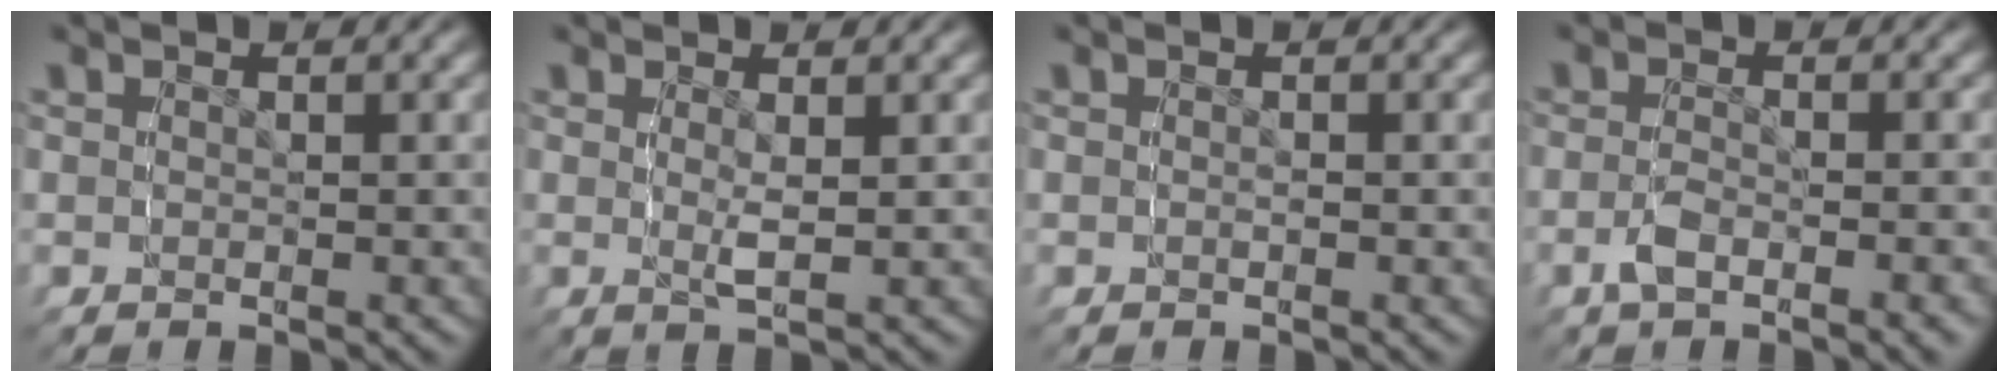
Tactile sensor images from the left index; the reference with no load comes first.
{"total": 1.4, "force": [0.5, -0.4, 1.3], "torque": [-0.028, -0.011, 0.013]}
{"total": 0.0}
{"total": 2.0, "force": [-1.3, 0.0, 1.5], "torque": [-0.033, -0.004, -0.021]}